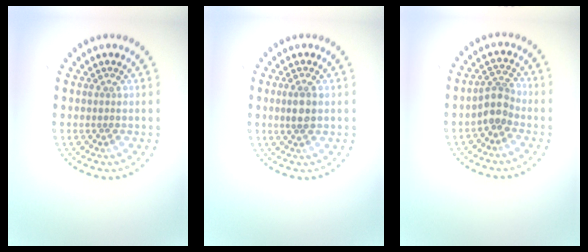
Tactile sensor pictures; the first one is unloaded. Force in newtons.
{"total": 1.8, "press": 1.7, "slide": 0.7}
{"total": 2.5, "press": 1.8, "slide": 1.7}